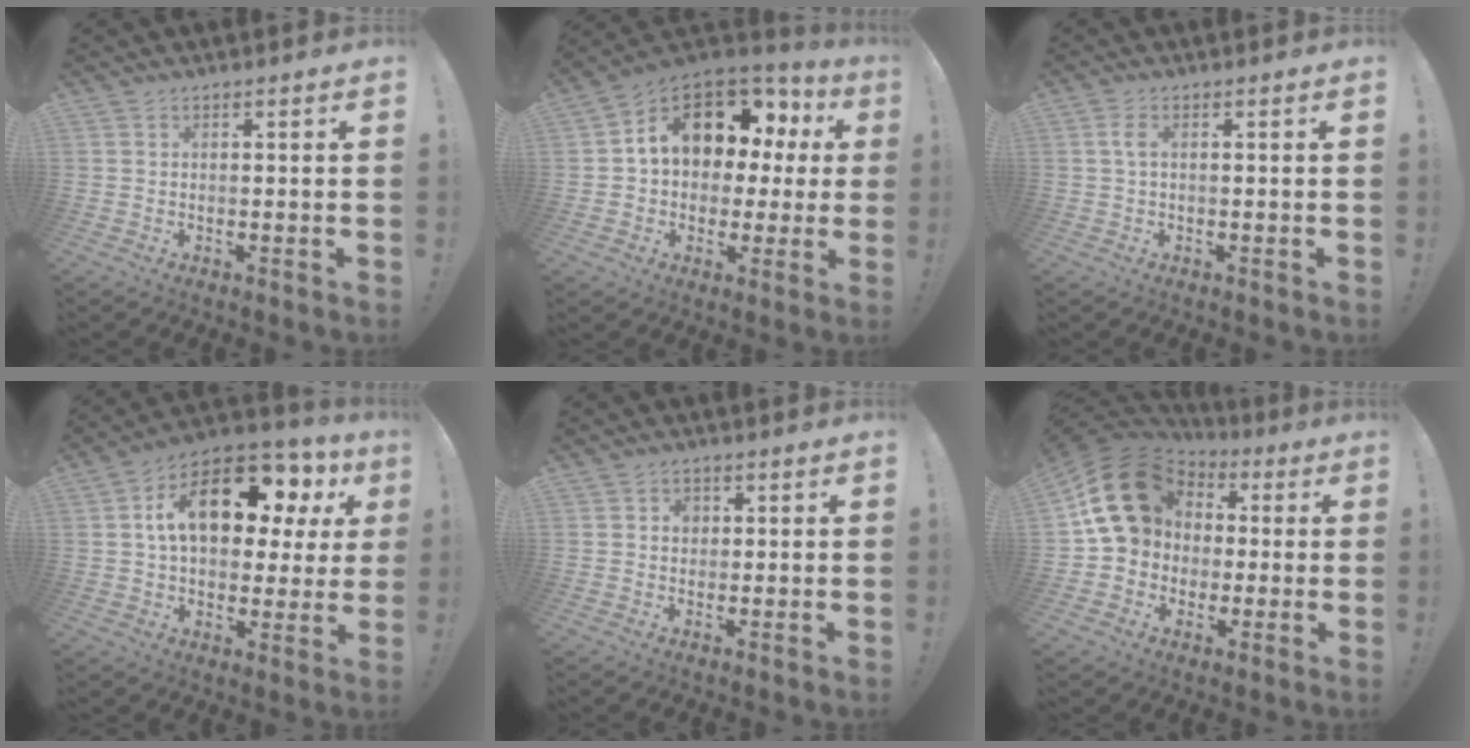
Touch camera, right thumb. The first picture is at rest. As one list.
[{"total": 14.0, "force": [5.6, 9.7, 8.5], "torque": [-0.126, -0.030, 0.105]}, {"total": 2.7, "force": [0.3, 1.3, 2.3], "torque": [-0.045, 0.008, 0.006]}, {"total": 19.6, "force": [7.7, 10.0, 15.0], "torque": [-0.235, -0.030, 0.129]}, {"total": 2.5, "force": [0.5, 2.2, 1.2], "torque": [-0.008, -0.003, 0.006]}, {"total": 19.5, "force": [4.6, 15.6, 10.8], "torque": [-0.157, 0.001, 0.100]}]